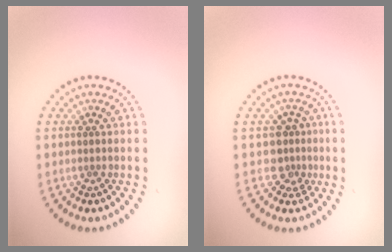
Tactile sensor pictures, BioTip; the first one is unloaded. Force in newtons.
{"total": 2.4, "press": 1.9, "slide": 1.5}